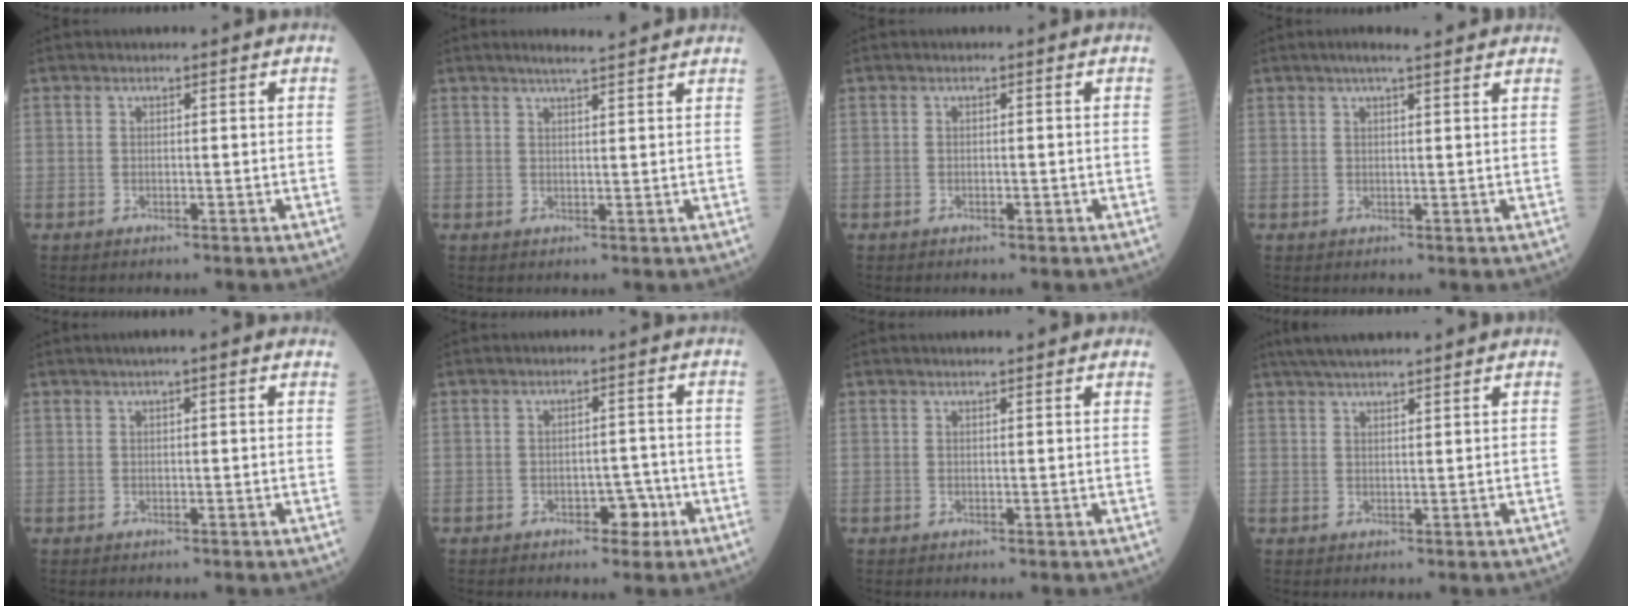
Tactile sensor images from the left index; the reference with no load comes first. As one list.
[{"total": 5.0, "force": [4.3, 0.1, 2.5], "torque": [-0.040, 0.019, 0.061]}, {"total": 0.5, "force": [-0.4, 0.2, 0.3], "torque": [-0.009, -0.001, -0.005]}, {"total": 6.2, "force": [4.9, 0.7, 3.6], "torque": [-0.052, 0.031, 0.065]}, {"total": 2.7, "force": [1.6, 0.2, 2.1], "torque": [-0.033, 0.020, 0.020]}, {"total": 3.3, "force": [-1.8, 1.9, 2.1], "torque": [-0.021, 0.007, -0.021]}, {"total": 2.8, "force": [2.3, 0.4, 1.6], "torque": [-0.018, 0.017, 0.027]}, {"total": 6.7, "force": [5.7, 0.5, 3.5], "torque": [-0.053, 0.035, 0.094]}]